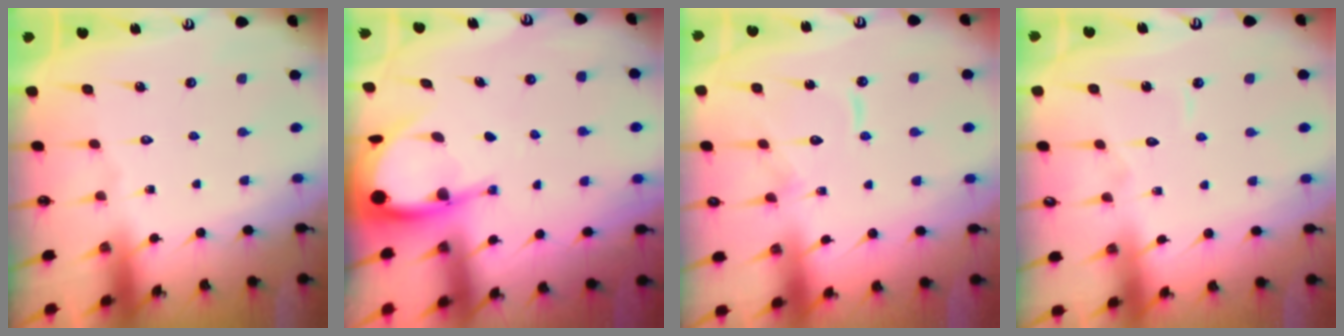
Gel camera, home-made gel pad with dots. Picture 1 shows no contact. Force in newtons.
{"total": 6.6, "press": 6.6, "slide": 0.8}
{"total": 9.8, "press": 9.7, "slide": 0.8}
{"total": 2.9, "press": 2.9, "slide": 0.2}